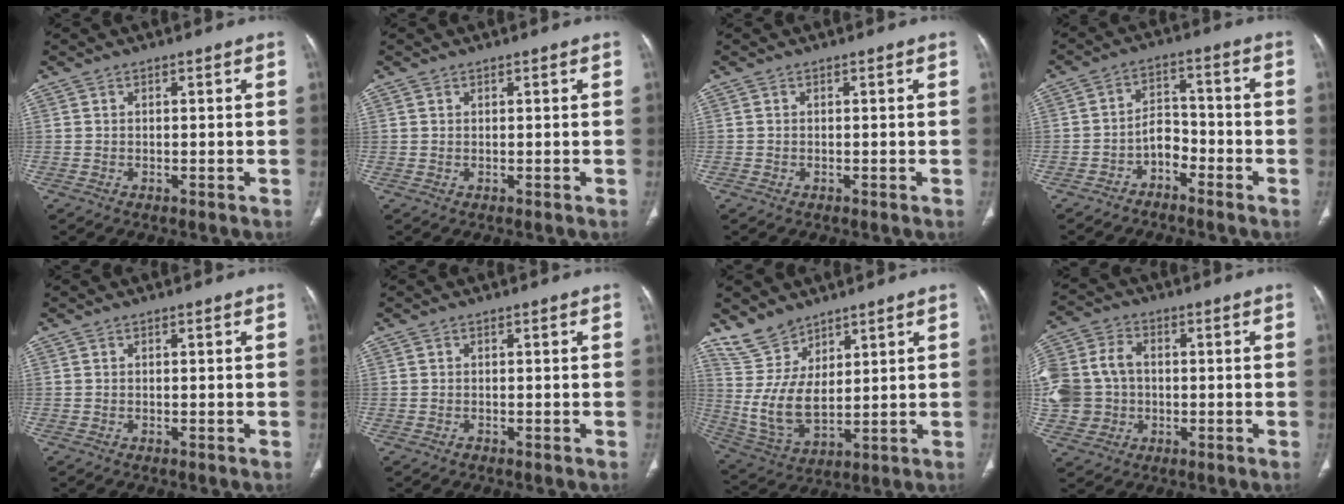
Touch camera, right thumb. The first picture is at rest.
{"total": 0.0}
{"total": 0.0}
{"total": 5.2, "force": [-3.3, 3.5, 1.9], "torque": [-0.013, 0.043, -0.063]}
{"total": 0.0}
{"total": 0.0}
{"total": 10.0, "force": [7.0, 5.4, 4.7], "torque": [-0.080, -0.046, 0.162]}
{"total": 16.5, "force": [0.1, 14.0, 8.7], "torque": [-0.203, 0.027, 0.010]}